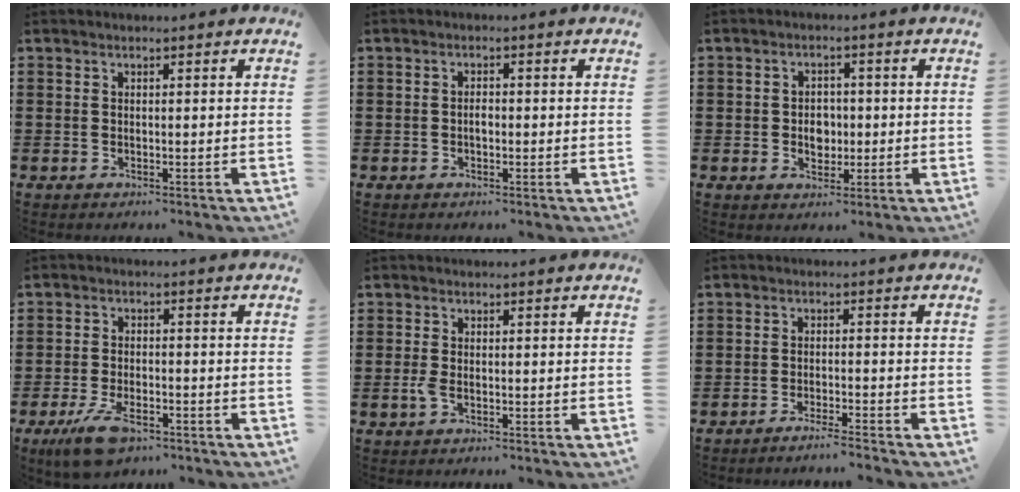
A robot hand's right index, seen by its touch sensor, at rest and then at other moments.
{"total": 1.4, "force": [-0.3, 0.6, 1.2], "torque": [-0.024, 0.001, -0.006]}
{"total": 3.4, "force": [-0.4, 2.7, 2.0], "torque": [-0.029, -0.001, -0.013]}
{"total": 6.3, "force": [-4.2, 2.1, 4.2], "torque": [-0.090, -0.004, -0.078]}
{"total": 1.6, "force": [-0.5, 0.6, 1.4], "torque": [-0.041, -0.007, -0.014]}
{"total": 2.5, "force": [-2.4, -0.5, 0.6], "torque": [-0.012, 0.000, -0.048]}